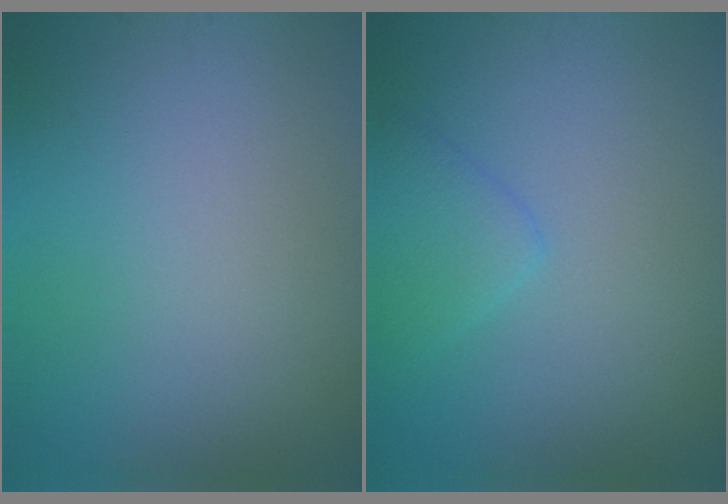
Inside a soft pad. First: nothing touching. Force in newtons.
{"total": 2.1, "press": 2.1, "slide": 0.2}